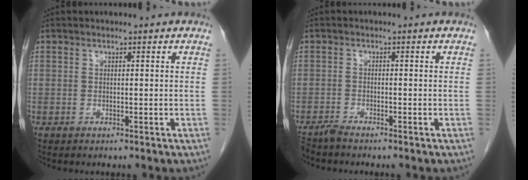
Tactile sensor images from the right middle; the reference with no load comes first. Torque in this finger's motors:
{"motor_torque": [0.33, -0.22, 0.00, 0.00]}